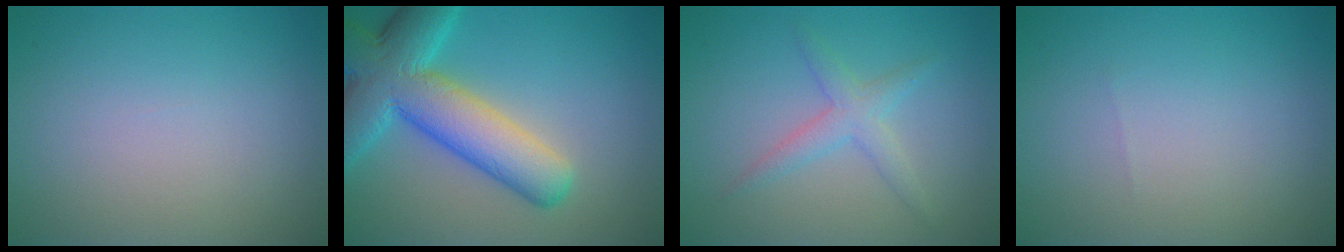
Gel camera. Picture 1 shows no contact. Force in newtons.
{"total": 9.9, "press": 9.9, "slide": 0.6}
{"total": 2.3, "press": 2.3, "slide": 0.1}
{"total": 0.0}